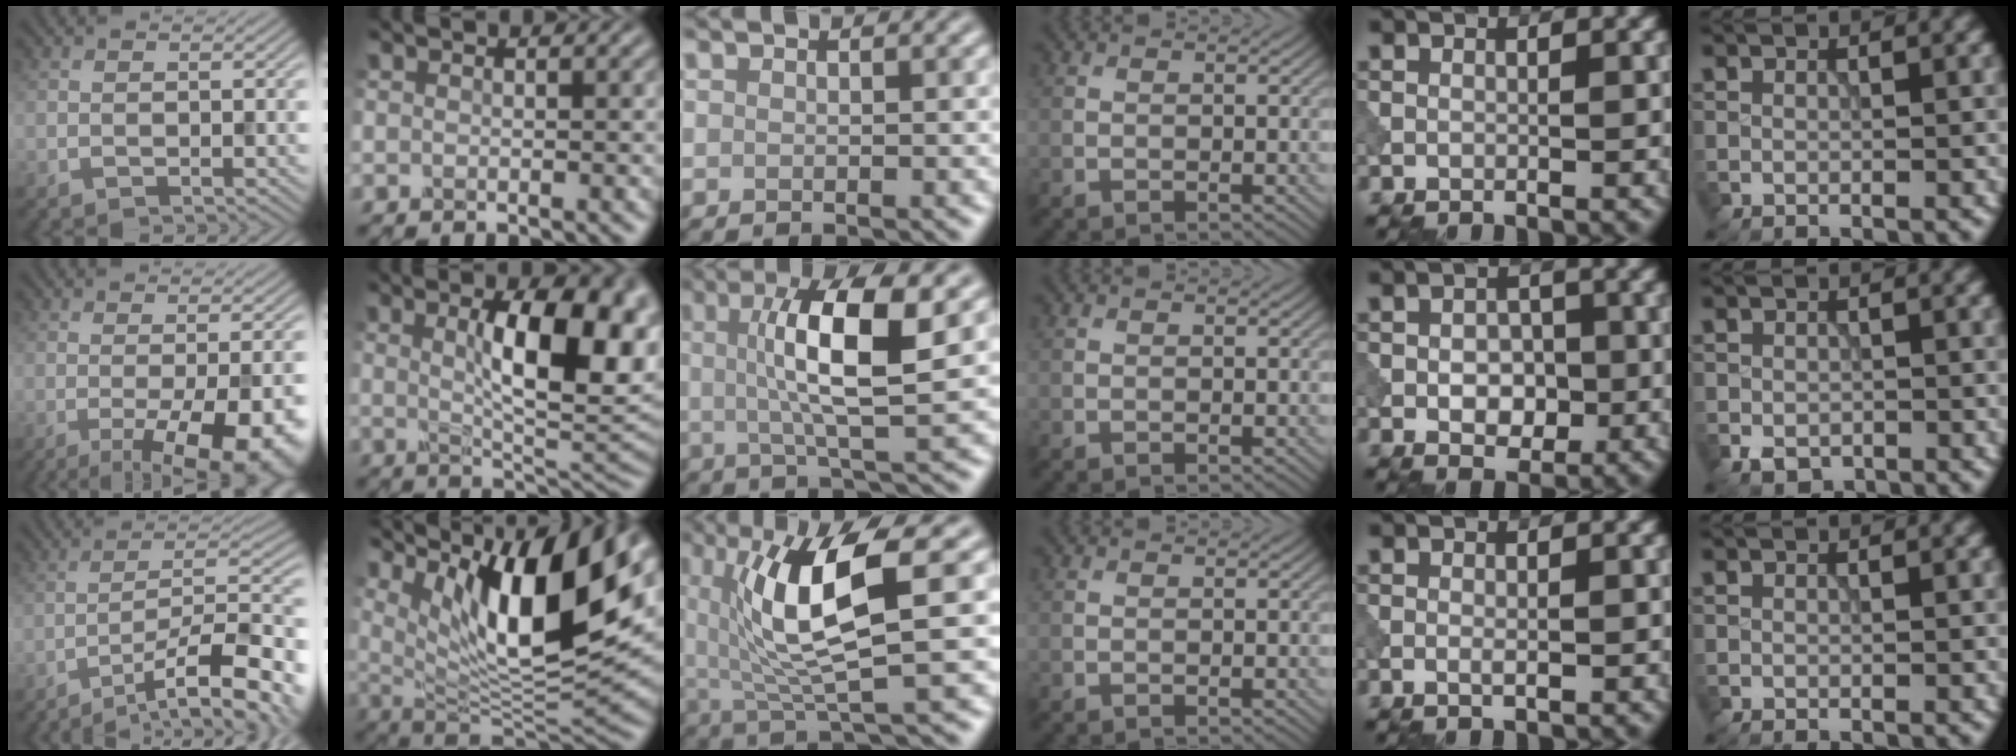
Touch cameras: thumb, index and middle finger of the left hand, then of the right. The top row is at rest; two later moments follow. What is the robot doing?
{"motion": "dispense", "object": "dispenser bottle"}